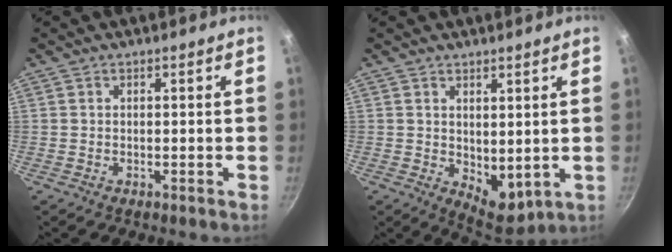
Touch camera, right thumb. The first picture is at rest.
{"total": 6.8, "force": [1.3, 4.1, 5.3], "torque": [-0.053, -0.027, 0.033]}